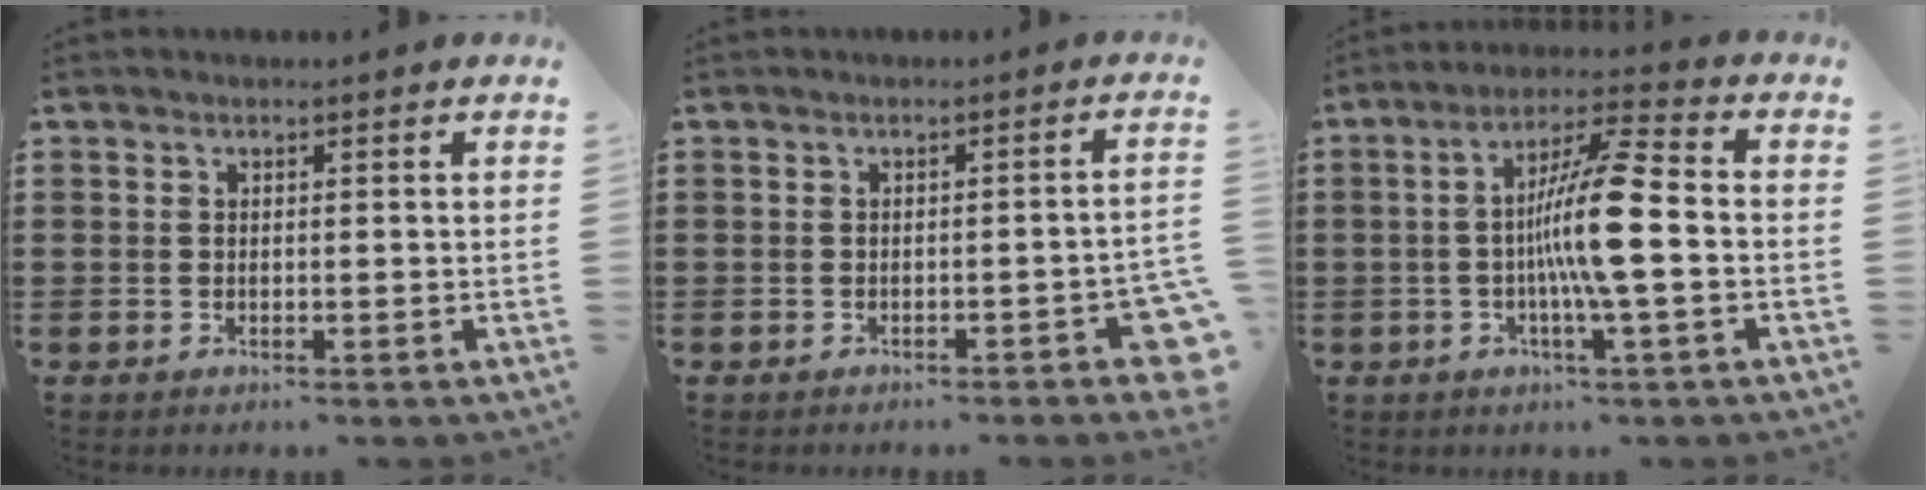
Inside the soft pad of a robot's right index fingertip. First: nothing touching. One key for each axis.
{"total": 3.0, "fx": -1.7, "fy": 0.7, "fz": 2.4, "tx": -0.036, "ty": 0.000, "tz": -0.029}
{"total": 10.9, "fx": -1.3, "fy": 0.8, "fz": 10.7, "tx": -0.213, "ty": -0.007, "tz": -0.036}